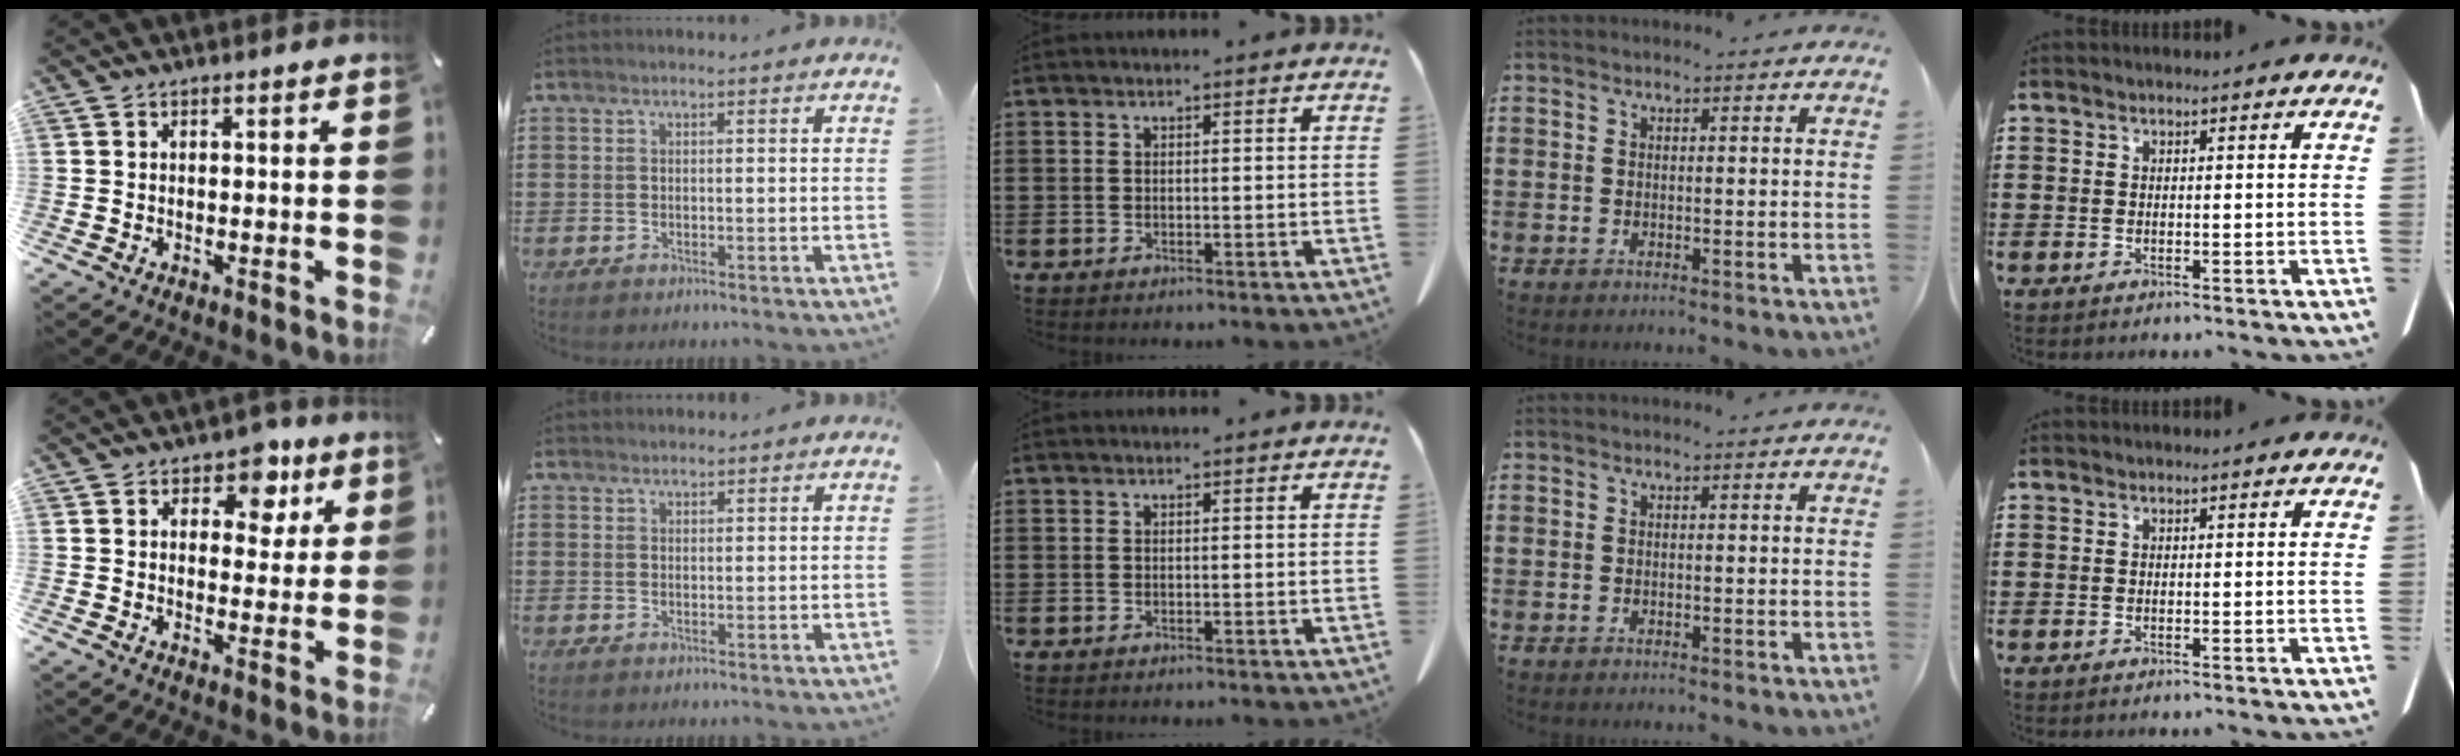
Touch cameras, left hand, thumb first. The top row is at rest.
{"thumb": {"total": 7.8, "force": [4.0, 5.2, 4.3], "torque": [-0.039, -0.022, 0.060]}, "index": {"total": 1.3, "force": [1.2, 0.4, 0.0], "torque": [-0.002, 0.001, 0.024]}}